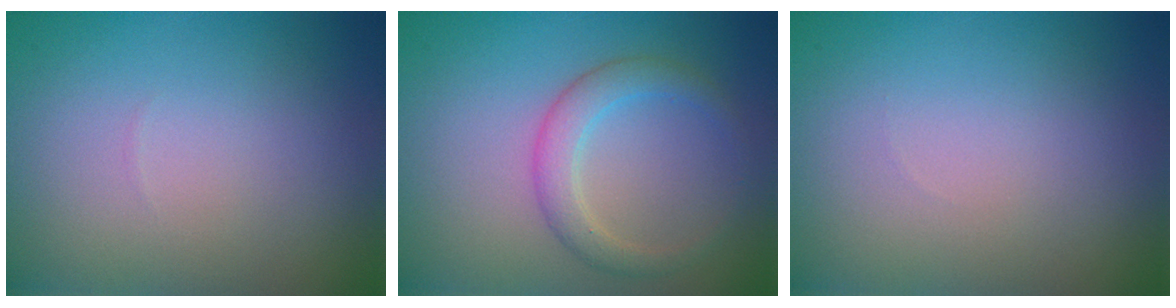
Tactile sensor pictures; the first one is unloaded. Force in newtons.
{"total": 2.8, "press": 2.8, "slide": 0.1}
{"total": 0.0}